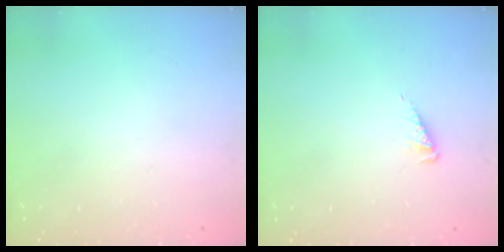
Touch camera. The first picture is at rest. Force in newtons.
{"total": 2.5, "press": 2.4, "slide": 0.4}